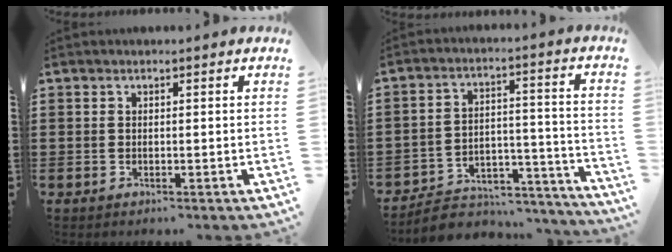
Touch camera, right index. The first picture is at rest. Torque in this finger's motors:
{"motor_torque": [-1.28, 0.85, -1.05, -0.21]}